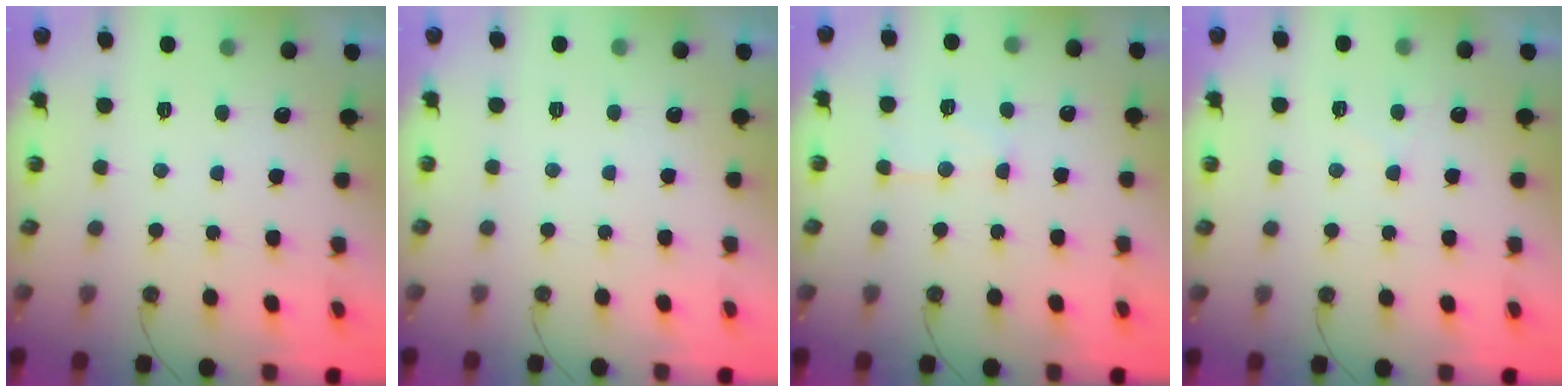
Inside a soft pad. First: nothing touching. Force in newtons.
{"total": 0.0}
{"total": 8.2, "press": 8.1, "slide": 0.6}
{"total": 4.8, "press": 4.8, "slide": 0.6}